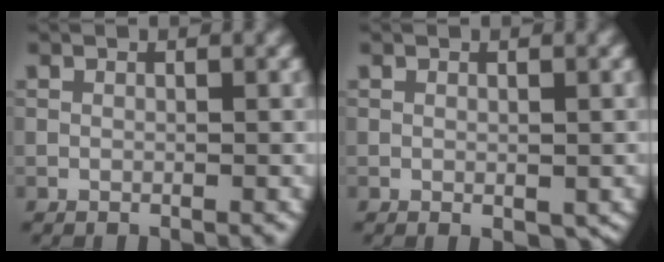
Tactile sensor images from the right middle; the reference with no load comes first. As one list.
[{"total": 1.0, "force": [-0.2, 0.5, 0.8], "torque": [-0.008, -0.004, 0.001]}]